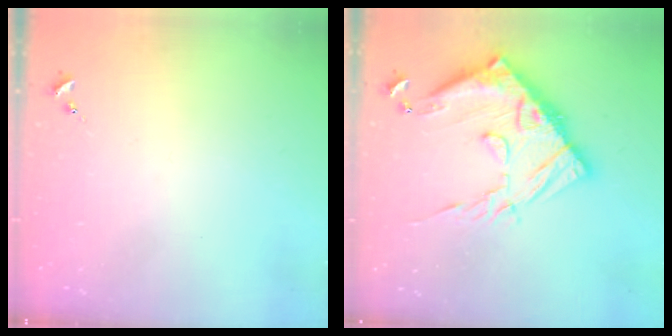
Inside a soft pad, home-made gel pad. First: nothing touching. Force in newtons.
{"total": 19.6, "press": 19.5, "slide": 2.0}